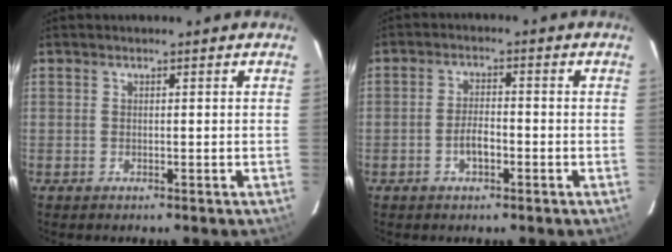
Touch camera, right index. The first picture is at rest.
{"total": 3.9, "force": [-1.8, 1.6, 3.1], "torque": [-0.064, 0.006, -0.031]}